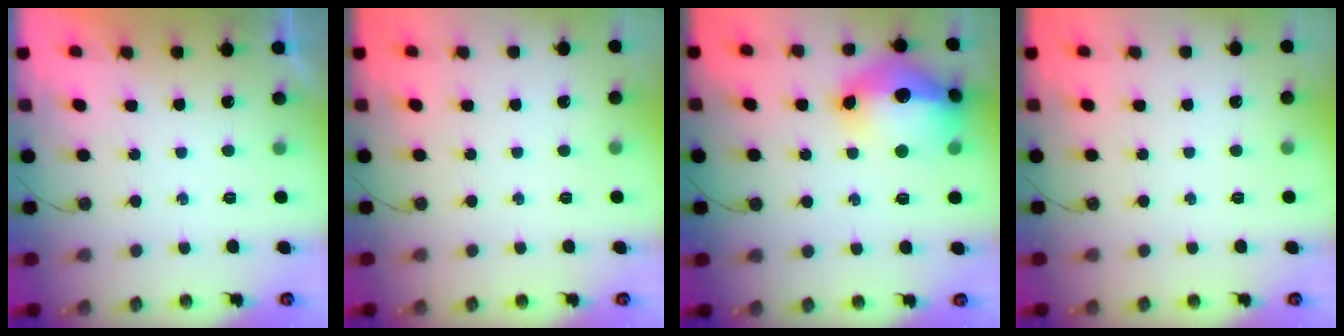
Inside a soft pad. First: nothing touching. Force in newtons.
{"total": 0.0}
{"total": 19.8, "press": 19.7, "slide": 1.8}
{"total": 0.0}